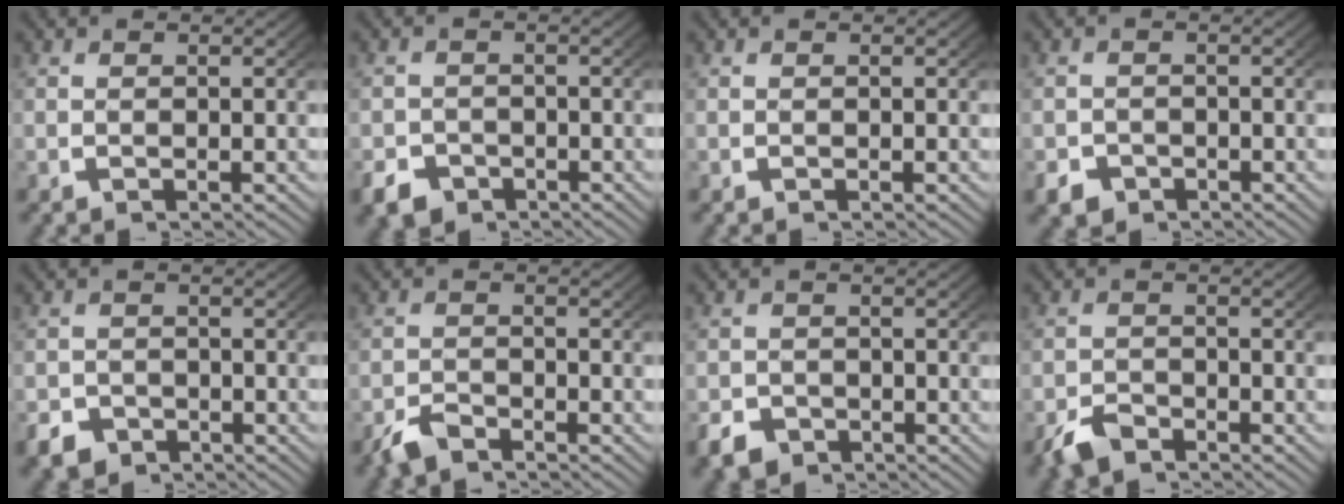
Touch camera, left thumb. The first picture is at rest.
{"total": 4.3, "force": [-3.2, 2.7, 1.1], "torque": [-0.014, -0.019, -0.052]}
{"total": 0.0}
{"total": 3.2, "force": [-2.4, 2.1, 0.6], "torque": [-0.009, -0.016, -0.037]}
{"total": 4.1, "force": [-3.1, 2.5, 0.9], "torque": [-0.013, -0.019, -0.049]}
{"total": 2.5, "force": [-2.2, 0.9, 0.7], "torque": [-0.017, -0.009, -0.042]}
{"total": 3.8, "force": [-2.9, 2.3, 0.9], "torque": [-0.012, -0.017, -0.047]}
{"total": 3.0, "force": [-2.5, 1.4, 0.8], "torque": [-0.018, -0.014, -0.044]}